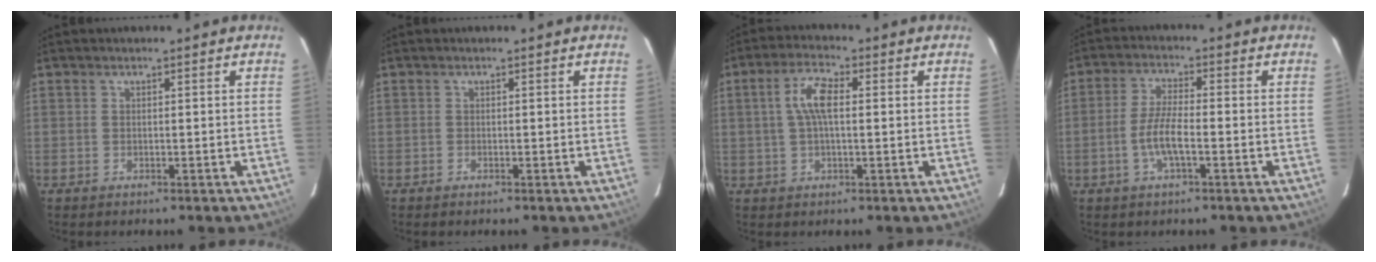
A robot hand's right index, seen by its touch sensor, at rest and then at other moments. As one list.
[{"total": 0.0}, {"total": 6.1, "force": [0.8, 2.1, 5.7], "torque": [-0.113, 0.015, 0.015]}, {"total": 6.0, "force": [-2.1, 1.2, 5.4], "torque": [-0.113, 0.000, -0.041]}]